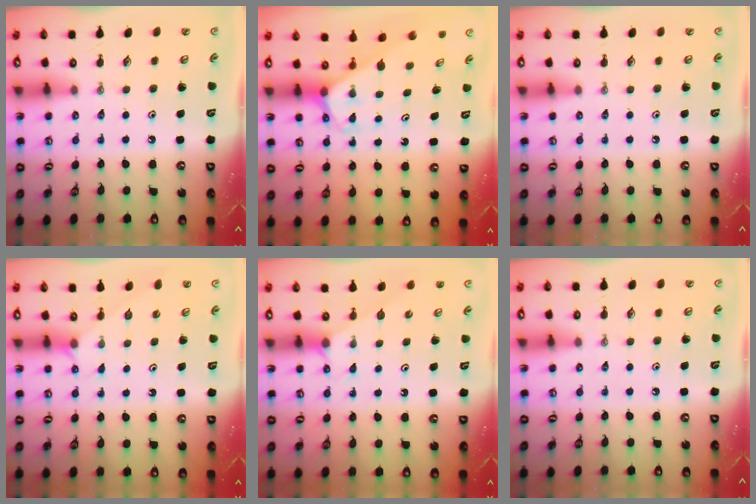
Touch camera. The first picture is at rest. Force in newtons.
{"total": 2.5, "press": 2.5, "slide": 0.2}
{"total": 0.0}
{"total": 4.1, "press": 4.0, "slide": 0.4}
{"total": 2.5, "press": 2.5, "slide": 0.4}
{"total": 0.0}